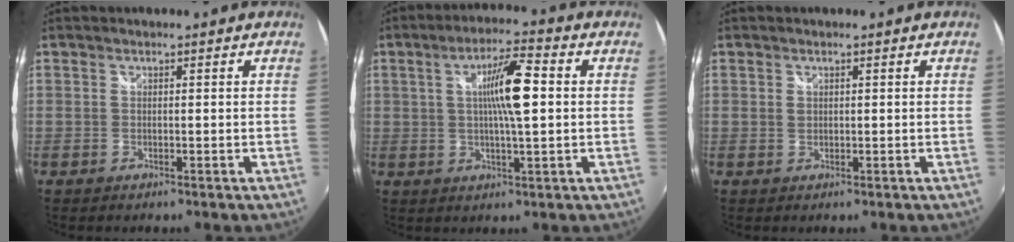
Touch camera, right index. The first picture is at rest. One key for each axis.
{"total": 8.5, "fx": 1.5, "fy": -0.3, "fz": 8.3, "tx": -0.133, "ty": 0.000, "tz": 0.028}
{"total": 0.8, "fx": 0.2, "fy": 0.8, "fz": 0.3, "tx": -0.004, "ty": 0.001, "tz": 0.004}